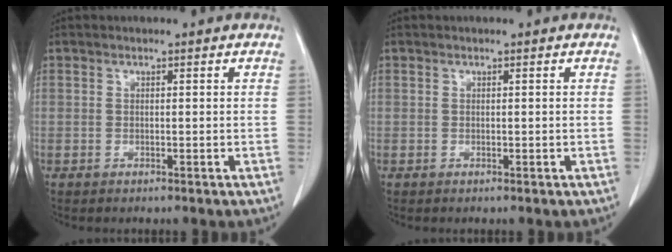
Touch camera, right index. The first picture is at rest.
{"total": 0.0}